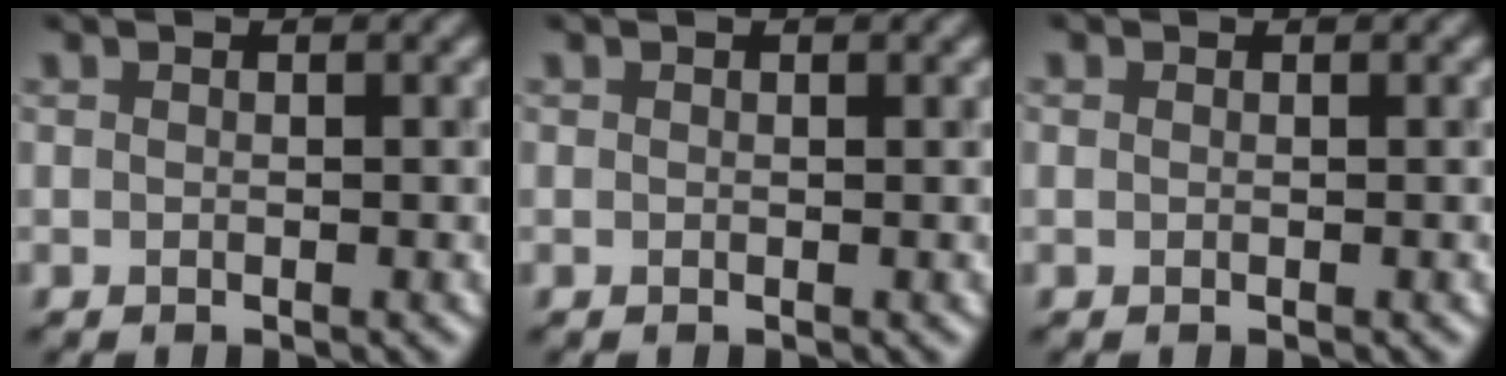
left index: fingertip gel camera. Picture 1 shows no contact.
{"total": 0.0}
{"total": 0.0}